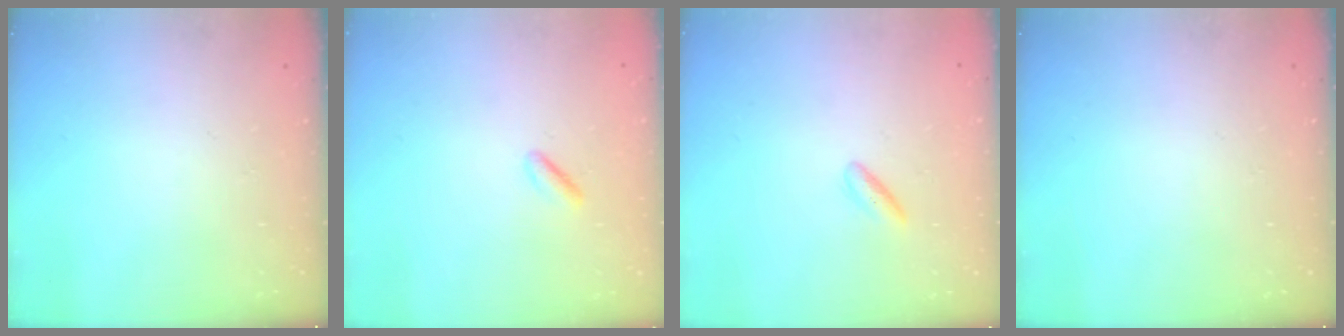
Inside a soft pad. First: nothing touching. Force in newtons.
{"total": 1.4, "press": 1.2, "slide": 0.8}
{"total": 2.6, "press": 2.4, "slide": 1.0}
{"total": 0.0}